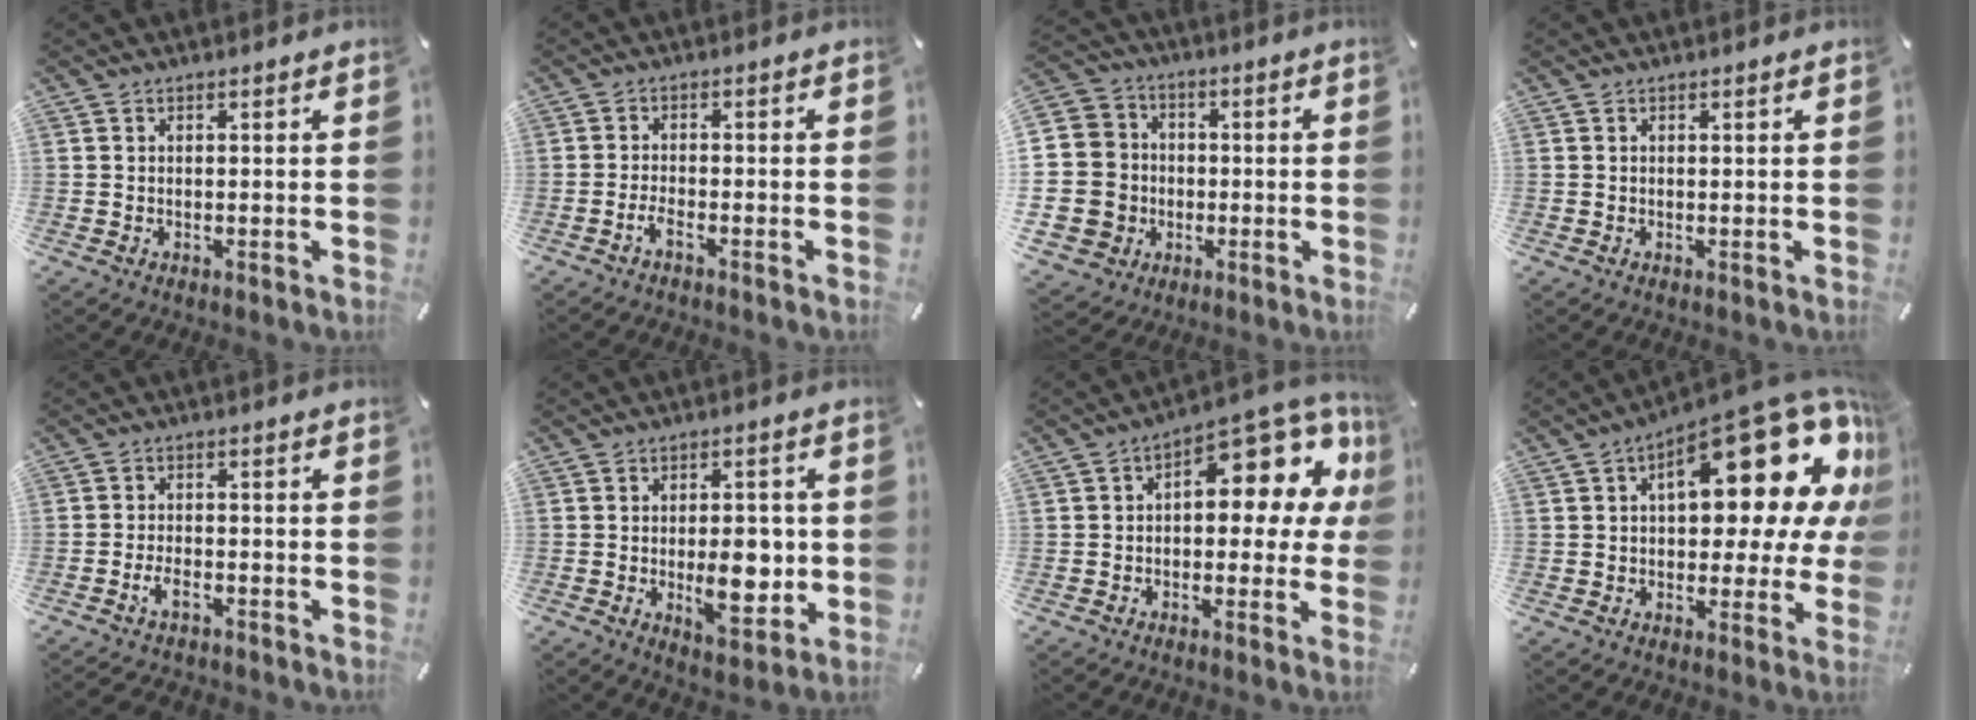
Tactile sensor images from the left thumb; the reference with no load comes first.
{"total": 2.6, "force": [-2.0, 0.6, 1.6], "torque": [-0.034, 0.005, -0.038]}
{"total": 14.2, "force": [-2.5, 13.4, 3.9], "torque": [-0.099, 0.020, -0.040]}
{"total": 0.0}
{"total": 4.2, "force": [-3.0, 1.8, 2.3], "torque": [-0.050, 0.012, -0.058]}
{"total": 10.9, "force": [-1.2, 5.9, 9.1], "torque": [-0.127, -0.010, -0.019]}
{"total": 13.8, "force": [6.2, 6.8, 10.2], "torque": [-0.123, -0.059, 0.102]}
{"total": 24.0, "force": [9.8, 10.6, 19.2], "torque": [-0.241, -0.073, 0.160]}